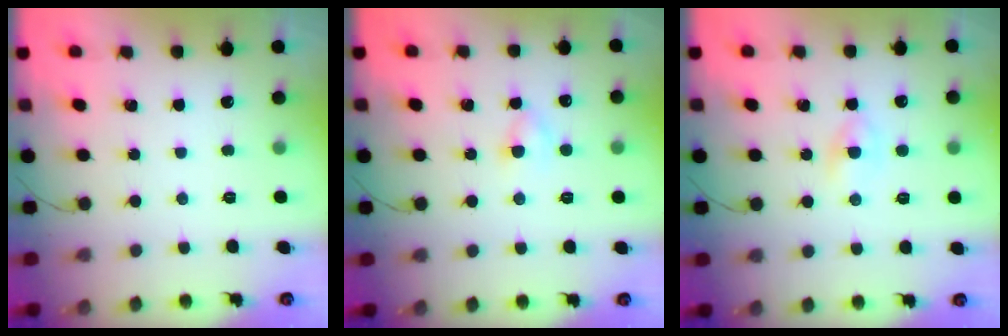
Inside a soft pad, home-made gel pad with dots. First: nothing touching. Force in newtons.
{"total": 2.1, "press": 1.9, "slide": 0.9}
{"total": 2.1, "press": 2.0, "slide": 0.7}